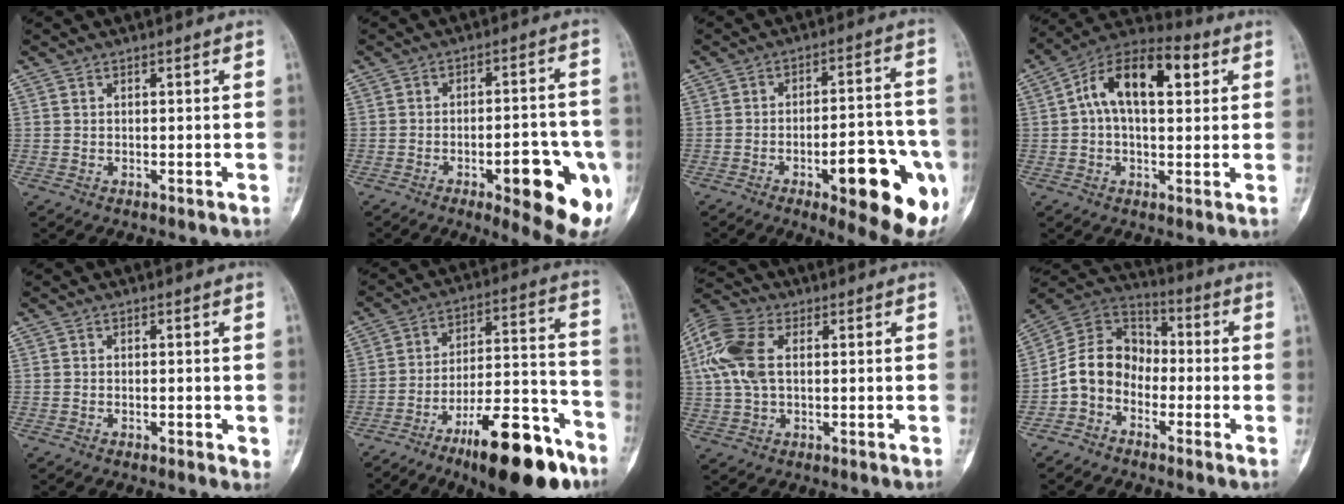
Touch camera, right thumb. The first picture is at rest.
{"total": 16.3, "force": [-5.9, 5.2, 14.3], "torque": [-0.141, 0.020, -0.063]}
{"total": 19.2, "force": [-7.2, 6.0, 16.7], "torque": [-0.168, 0.025, -0.082]}
{"total": 15.2, "force": [3.7, 7.9, 12.4], "torque": [-0.193, 0.030, 0.055]}
{"total": 1.5, "force": [-0.2, 0.6, 1.3], "torque": [-0.019, -0.003, -0.002]}
{"total": 21.8, "force": [-13.8, 6.9, 15.4], "torque": [-0.208, 0.090, -0.214]}
{"total": 12.2, "force": [2.5, 7.3, 9.5], "torque": [-0.225, 0.019, 0.046]}
{"total": 10.8, "force": [-3.2, 8.5, 5.7], "torque": [-0.086, 0.061, -0.076]}